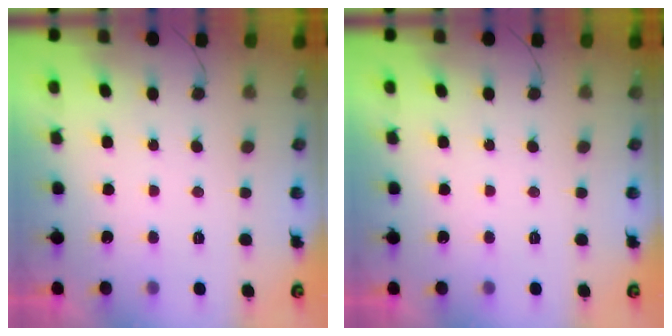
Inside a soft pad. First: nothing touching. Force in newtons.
{"total": 0.0}